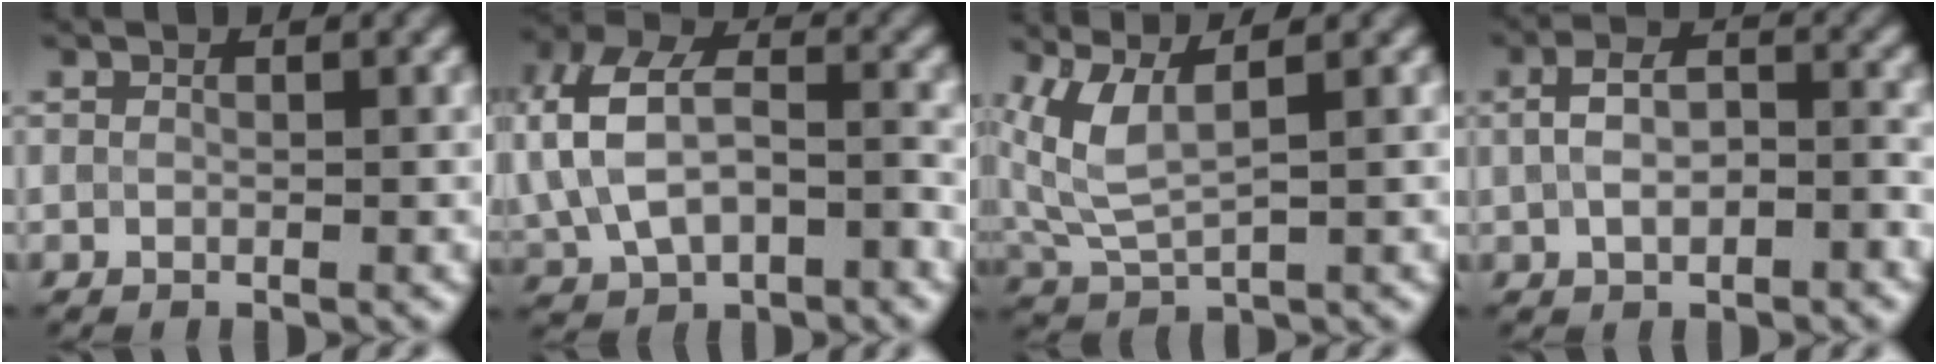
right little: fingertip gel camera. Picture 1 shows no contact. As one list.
[{"total": 9.0, "force": [-0.1, 6.0, 6.6], "torque": [-0.154, 0.008, -0.006]}, {"total": 4.5, "force": [2.1, 1.5, 3.8], "torque": [-0.098, 0.004, 0.053]}, {"total": 4.5, "force": [-0.2, 2.6, 3.7], "torque": [-0.065, 0.006, -0.002]}]